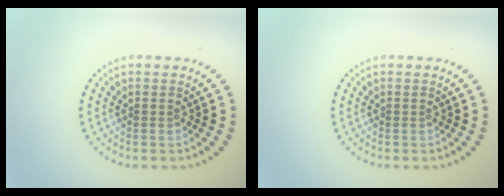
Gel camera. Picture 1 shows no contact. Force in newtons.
{"total": 0.0}